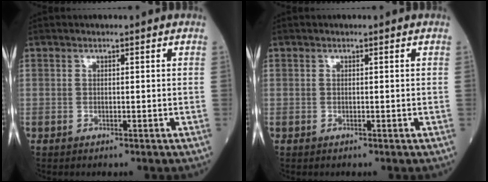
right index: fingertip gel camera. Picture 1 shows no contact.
{"total": 0.0}